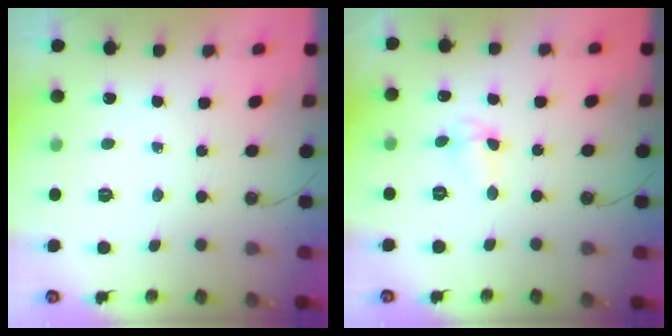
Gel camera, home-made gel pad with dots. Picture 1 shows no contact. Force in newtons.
{"total": 4.8, "press": 4.6, "slide": 1.3}